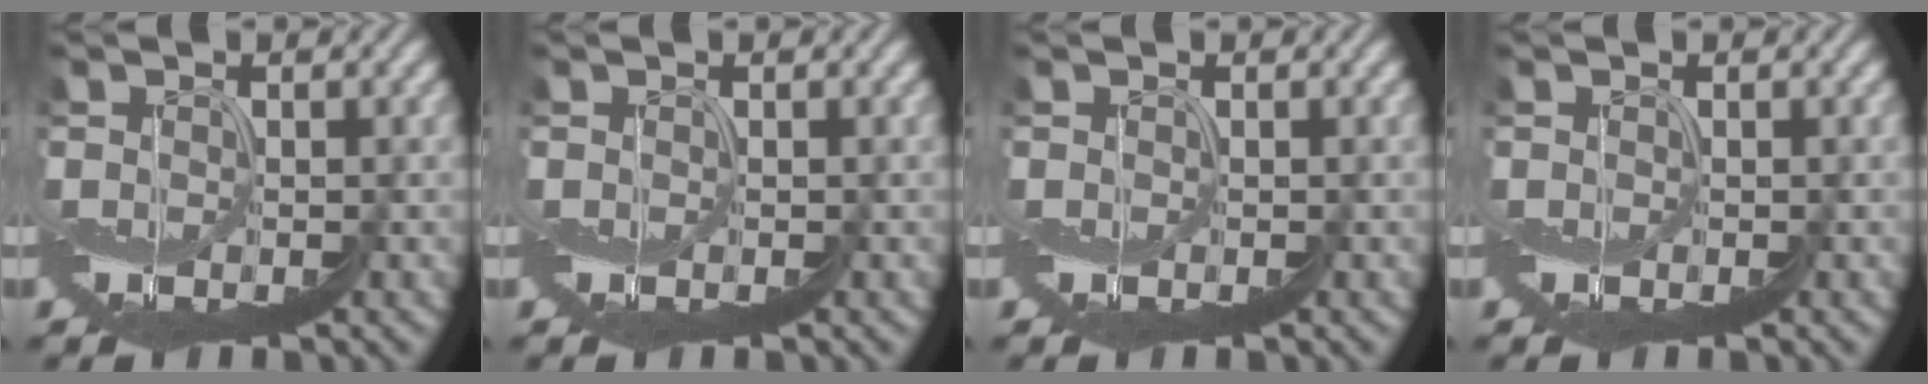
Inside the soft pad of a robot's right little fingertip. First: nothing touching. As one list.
[{"total": 0.0}, {"total": 0.0}, {"total": 0.0}]